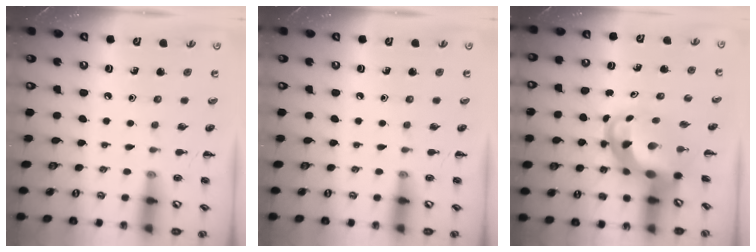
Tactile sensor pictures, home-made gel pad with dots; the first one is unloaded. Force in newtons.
{"total": 0.0}
{"total": 7.1, "press": 6.8, "slide": 1.9}